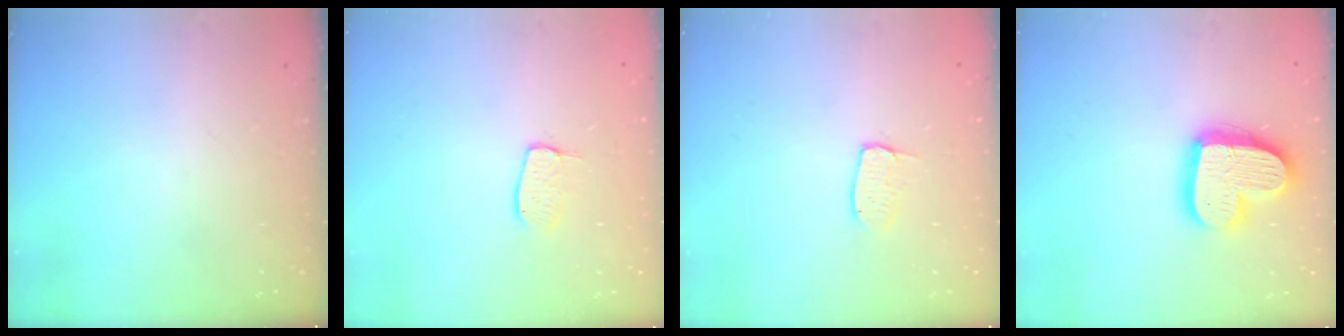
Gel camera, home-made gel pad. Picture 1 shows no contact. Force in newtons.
{"total": 6.9, "press": 6.9, "slide": 0.4}
{"total": 4.3, "press": 4.3, "slide": 0.2}
{"total": 18.7, "press": 18.7, "slide": 1.5}